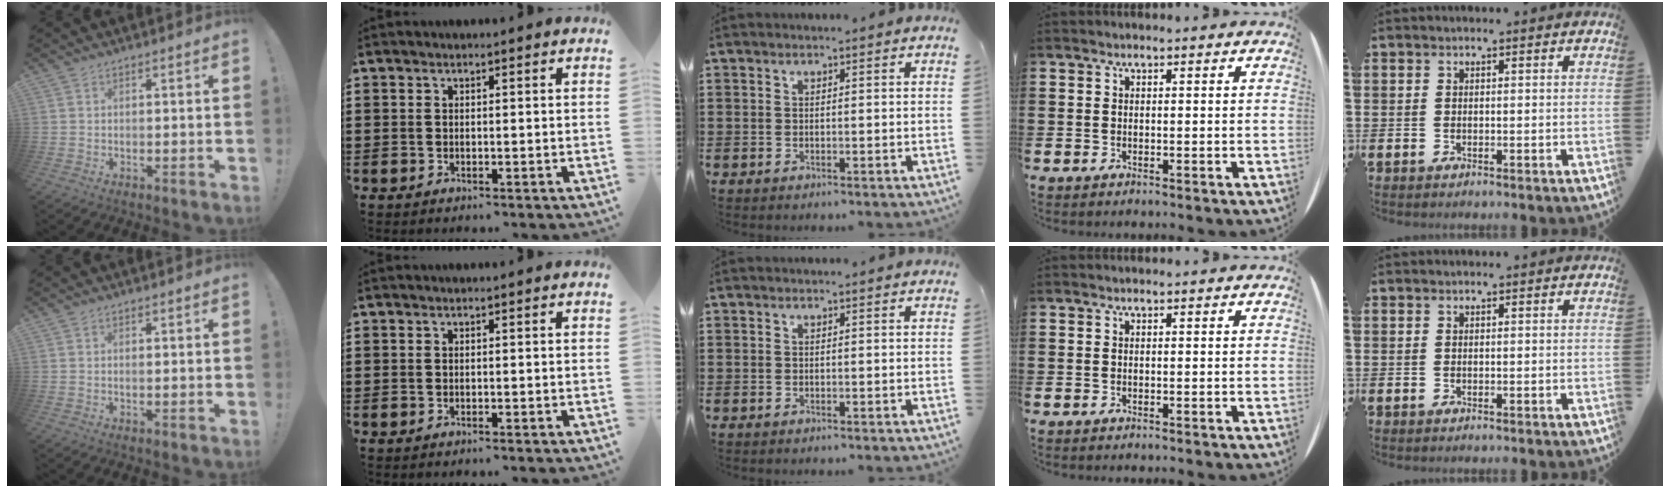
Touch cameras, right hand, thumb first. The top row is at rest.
{"thumb": {"total": 0.6, "force": [-0.1, 0.0, 0.6], "torque": [-0.007, -0.002, -0.004]}}